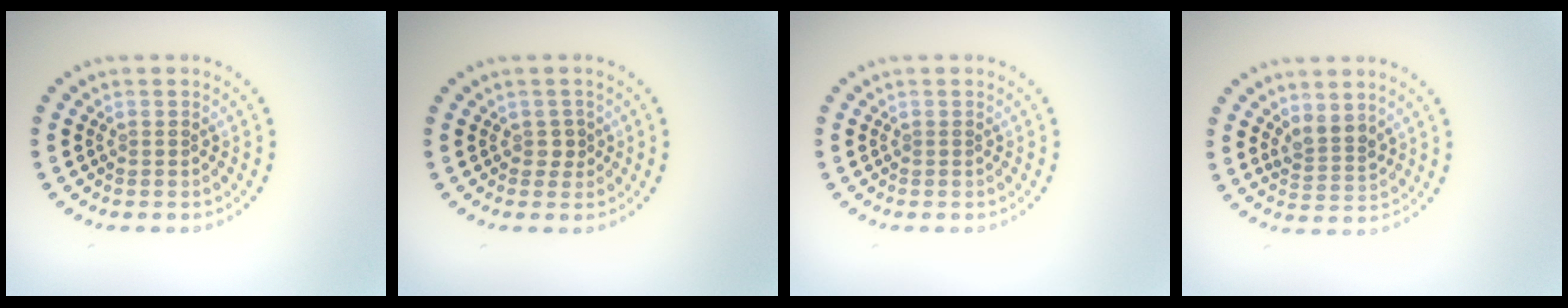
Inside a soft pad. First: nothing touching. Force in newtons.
{"total": 0.9, "press": 0.8, "slide": 0.4}
{"total": 0.0}
{"total": 2.2, "press": 1.9, "slide": 1.2}